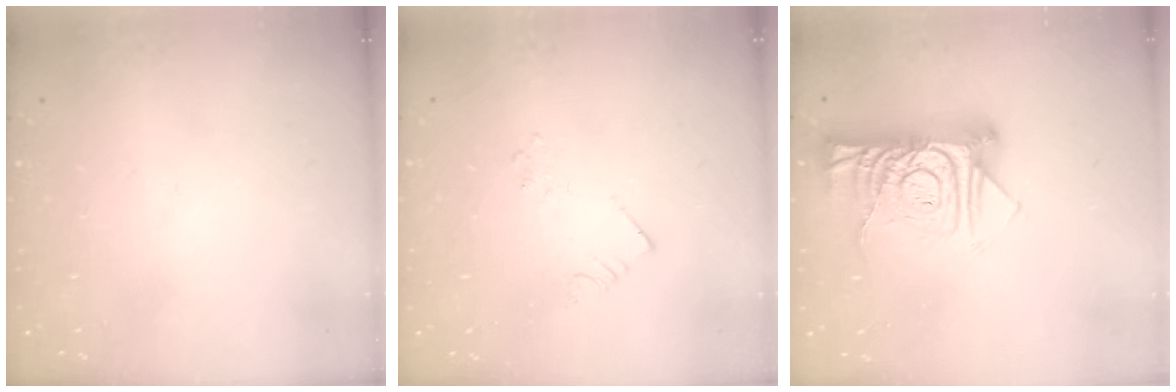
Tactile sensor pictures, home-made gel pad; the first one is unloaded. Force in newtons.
{"total": 2.3, "press": 2.3, "slide": 0.1}
{"total": 14.6, "press": 14.5, "slide": 1.4}